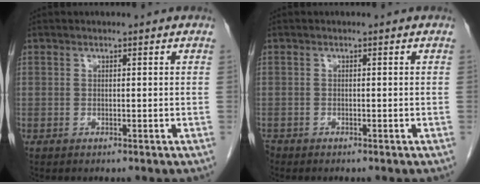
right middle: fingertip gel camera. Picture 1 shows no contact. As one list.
[{"total": 1.0, "force": [-0.9, 0.5, 0.1], "torque": [-0.007, -0.003, -0.015]}]